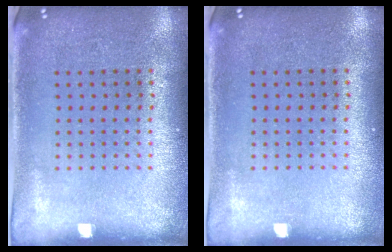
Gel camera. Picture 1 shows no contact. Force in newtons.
{"total": 0.0}